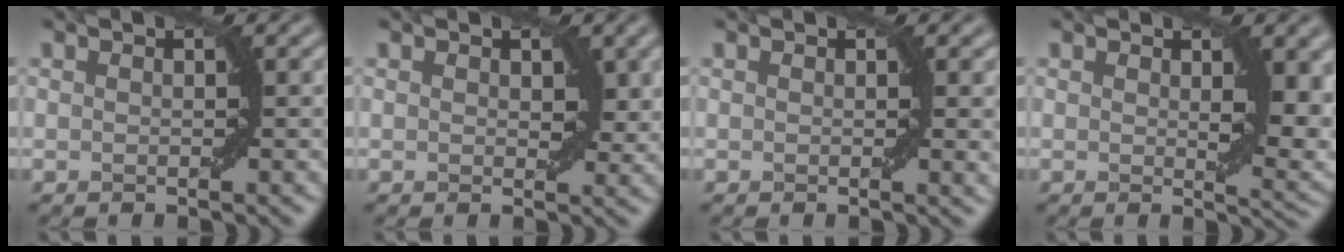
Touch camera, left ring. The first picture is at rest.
{"total": 1.6, "force": [0.5, 1.0, 1.1], "torque": [-0.010, -0.006, 0.011]}
{"total": 1.3, "force": [0.3, 0.1, 1.2], "torque": [-0.012, -0.003, 0.004]}
{"total": 4.9, "force": [1.3, 1.6, 4.4], "torque": [-0.052, -0.008, 0.024]}